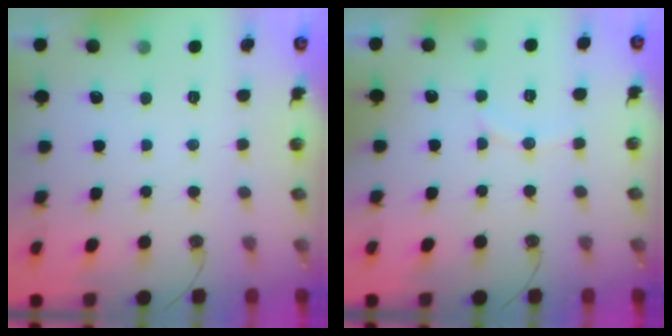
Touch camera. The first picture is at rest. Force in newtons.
{"total": 5.9, "press": 5.8, "slide": 1.2}